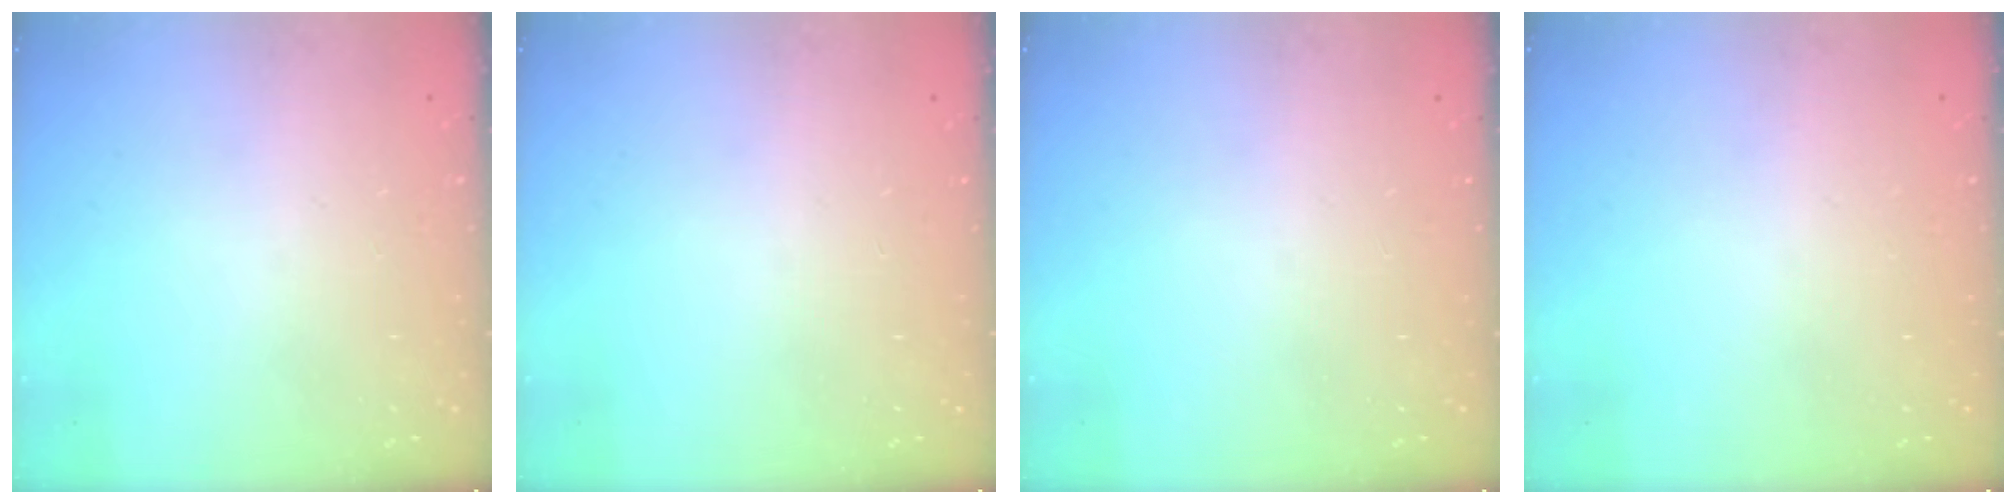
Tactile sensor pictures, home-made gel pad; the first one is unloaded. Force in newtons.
{"total": 0.0}
{"total": 0.0}
{"total": 3.6, "press": 1.4, "slide": 3.3}